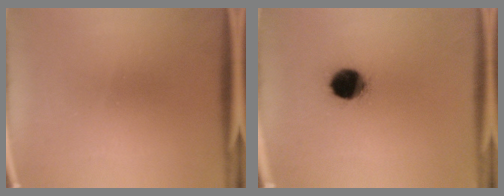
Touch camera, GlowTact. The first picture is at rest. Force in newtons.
{"total": 10.7}